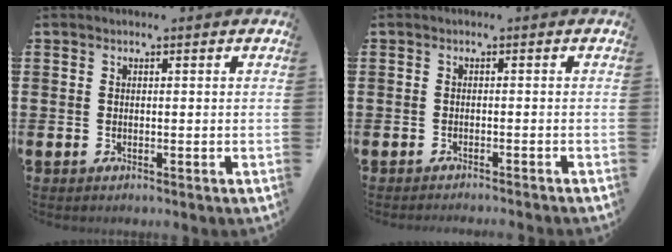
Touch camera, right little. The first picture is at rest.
{"total": 0.8, "force": [-0.8, -0.2, 0.0], "torque": [0.001, 0.001, -0.016]}